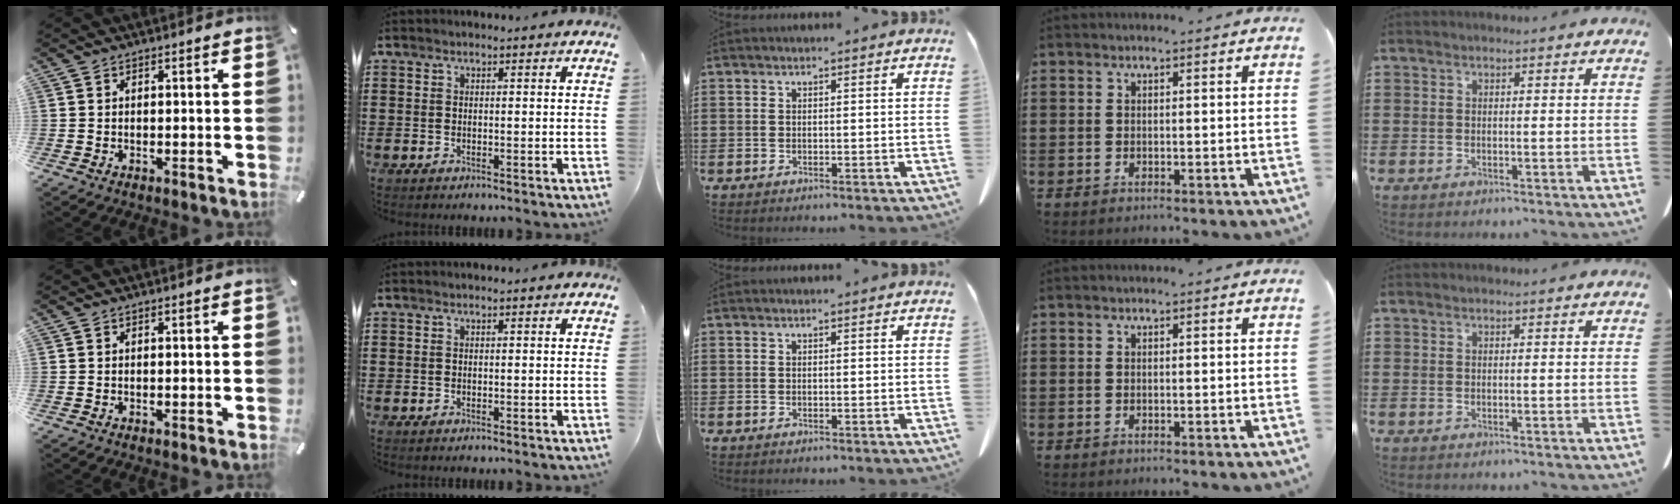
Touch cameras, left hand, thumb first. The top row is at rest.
{}